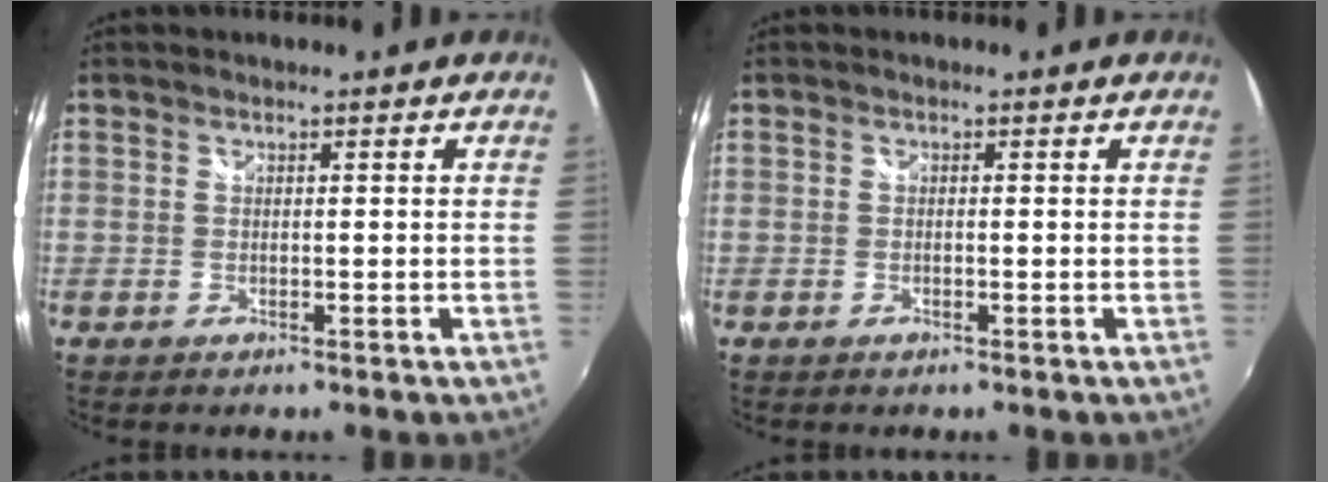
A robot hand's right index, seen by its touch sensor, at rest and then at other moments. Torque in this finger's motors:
{"motor_torque": [0.20, 0.58, 0.06, 0.00]}